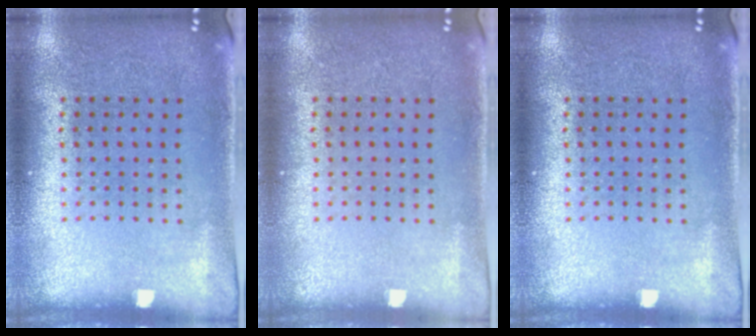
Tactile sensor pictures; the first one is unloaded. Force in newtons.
{"total": 0.0}
{"total": 0.0}